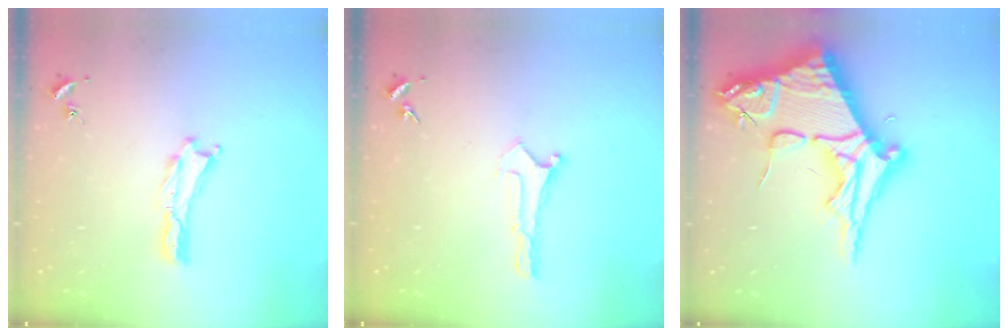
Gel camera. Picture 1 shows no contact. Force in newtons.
{"total": 0.0}
{"total": 16.1, "press": 16.1, "slide": 1.6}